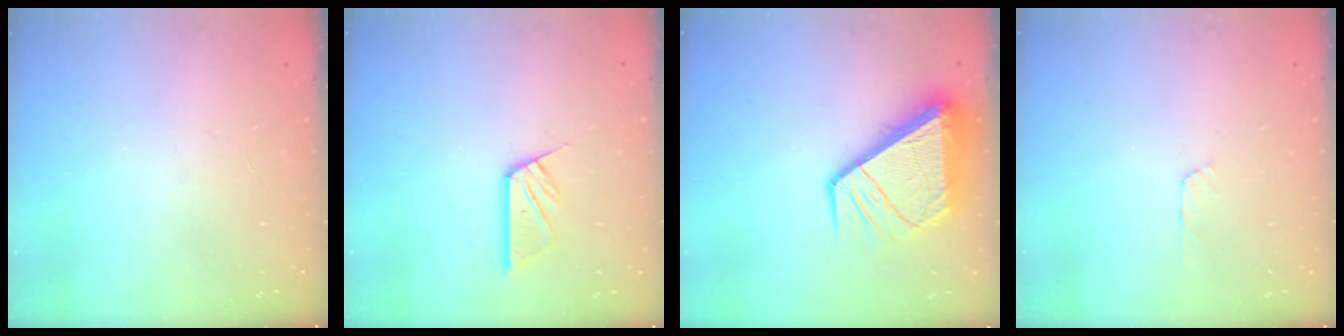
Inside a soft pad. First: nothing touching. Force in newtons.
{"total": 10.2, "press": 10.1, "slide": 1.0}
{"total": 13.8, "press": 13.7, "slide": 1.7}
{"total": 3.0, "press": 2.9, "slide": 0.4}